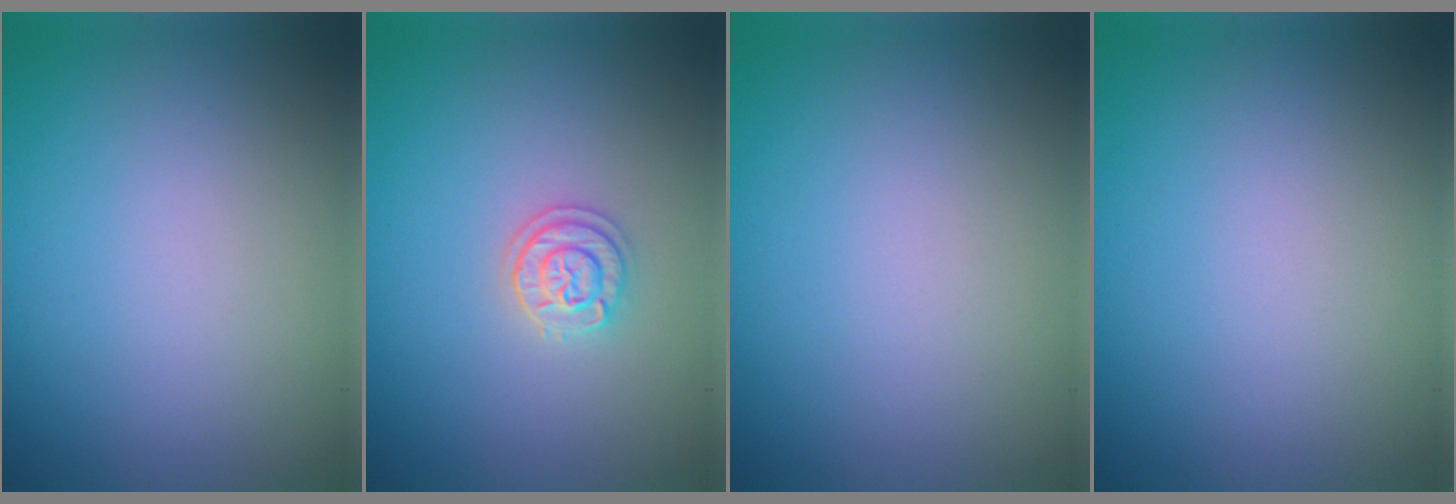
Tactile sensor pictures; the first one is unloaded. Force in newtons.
{"total": 2.1, "press": 2.0, "slide": 0.6}
{"total": 0.0}
{"total": 0.0}